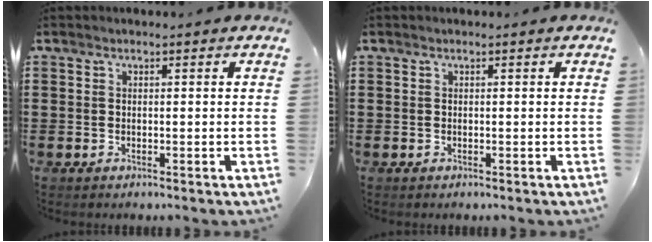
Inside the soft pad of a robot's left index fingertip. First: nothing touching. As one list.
[{"total": 0.0}]